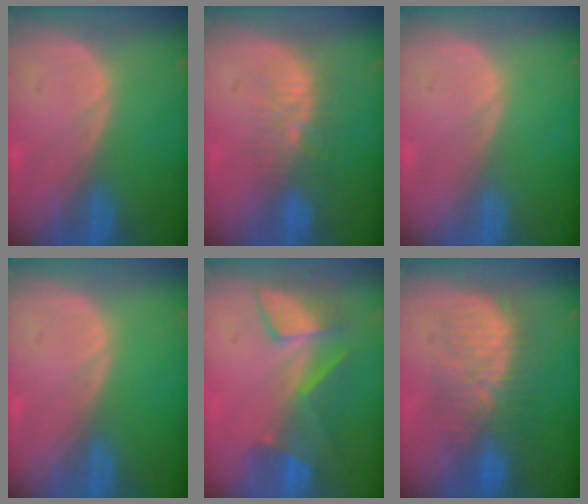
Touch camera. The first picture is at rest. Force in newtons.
{"total": 5.7, "press": 5.3, "slide": 2.0}
{"total": 0.0}
{"total": 0.0}
{"total": 8.5, "press": 7.3, "slide": 4.3}
{"total": 8.6, "press": 8.6, "slide": 1.0}